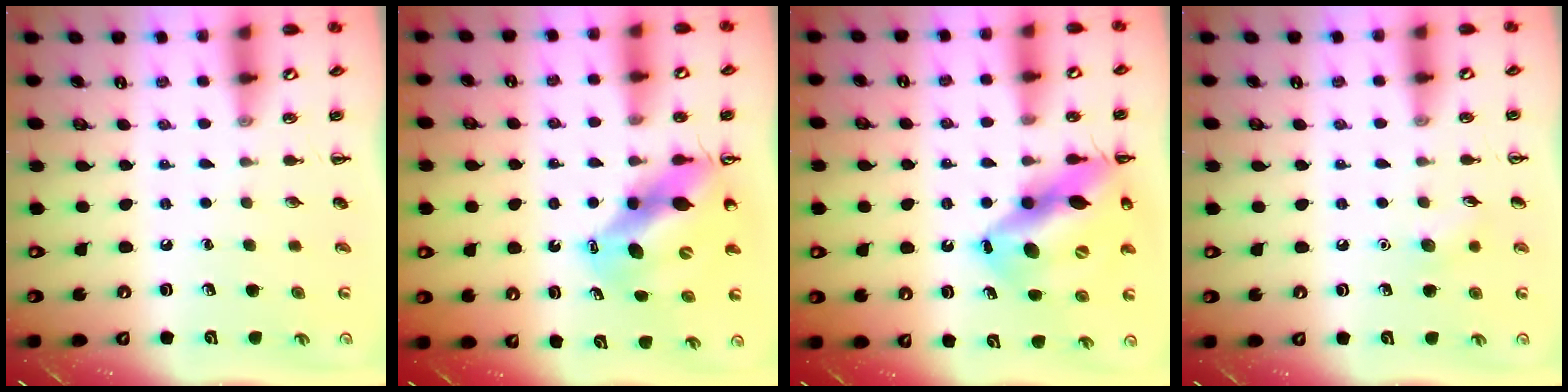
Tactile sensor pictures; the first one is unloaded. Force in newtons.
{"total": 12.7, "press": 12.1, "slide": 3.7}
{"total": 18.1, "press": 17.6, "slide": 4.4}
{"total": 5.5, "press": 5.2, "slide": 1.6}